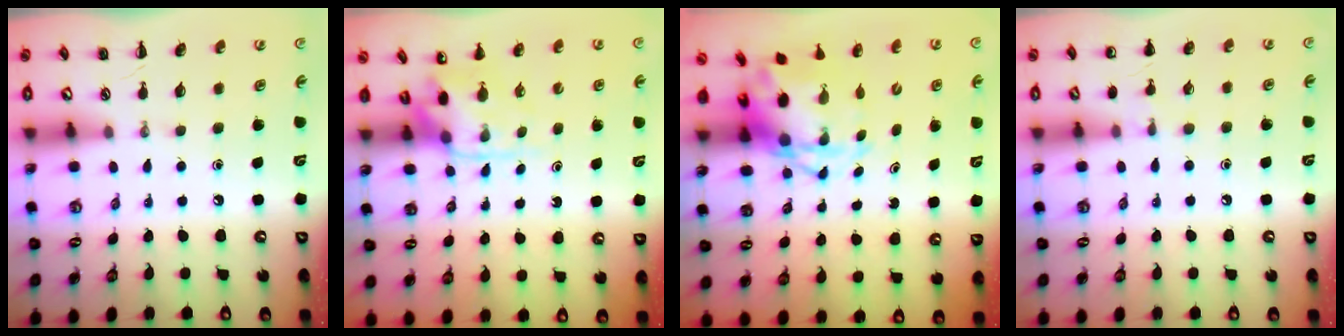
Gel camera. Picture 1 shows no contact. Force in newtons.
{"total": 4.3, "press": 4.2, "slide": 0.8}
{"total": 5.0, "press": 4.9, "slide": 1.1}
{"total": 6.1, "press": 5.7, "slide": 2.0}